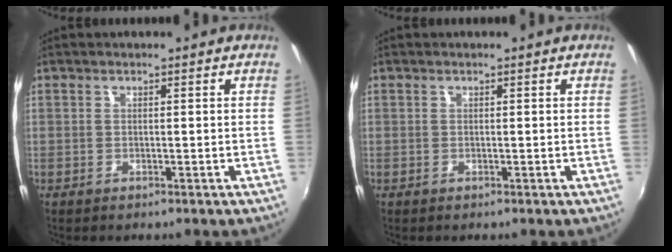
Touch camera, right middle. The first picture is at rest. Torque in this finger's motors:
{"motor_torque": [0.00, 0.00, 0.00, 0.01]}